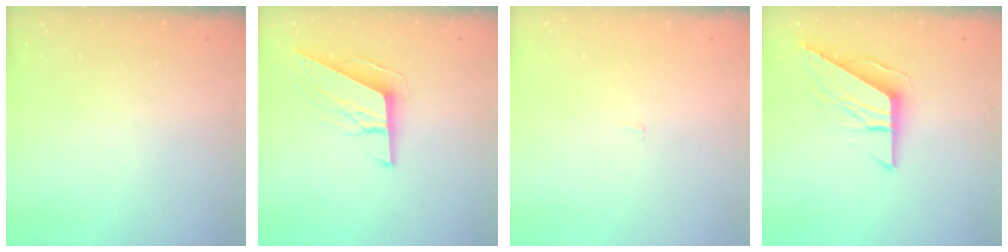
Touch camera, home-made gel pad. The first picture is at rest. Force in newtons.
{"total": 10.1, "press": 10.0, "slide": 1.6}
{"total": 2.3, "press": 2.3, "slide": 0.2}
{"total": 9.8, "press": 9.8, "slide": 0.5}